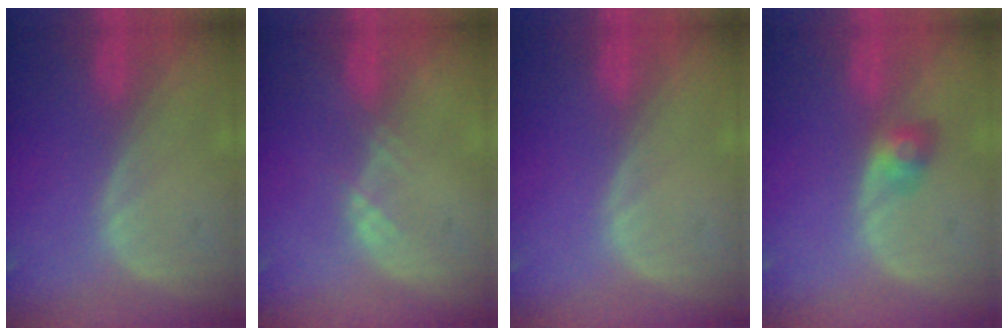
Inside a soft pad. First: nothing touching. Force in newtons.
{"total": 1.5, "press": 1.3, "slide": 0.8}
{"total": 0.0}
{"total": 3.0, "press": 2.7, "slide": 1.4}